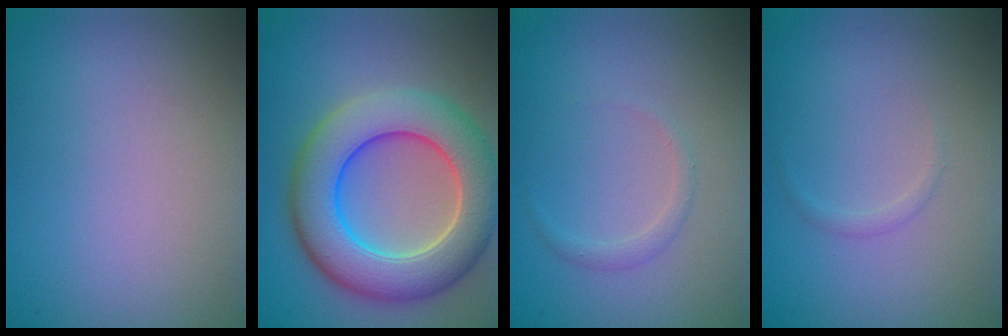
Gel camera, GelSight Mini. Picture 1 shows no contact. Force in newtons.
{"total": 9.6, "press": 9.6, "slide": 0.4}
{"total": 1.0, "press": 1.0, "slide": 0.1}
{"total": 0.6, "press": 0.6, "slide": 0.1}